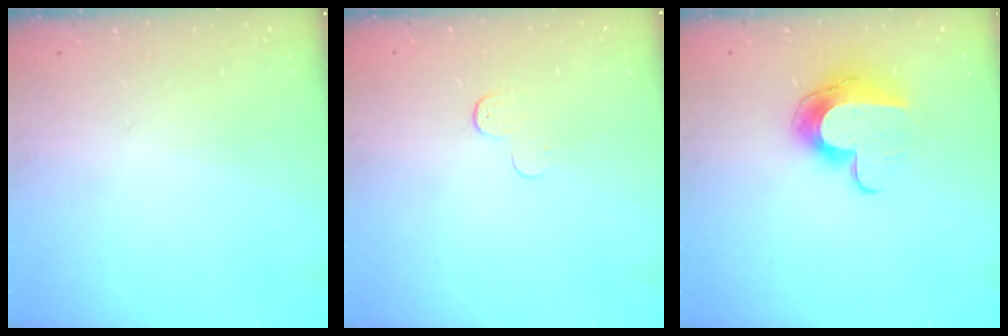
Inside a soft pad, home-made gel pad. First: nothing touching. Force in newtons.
{"total": 3.2, "press": 3.2, "slide": 0.3}
{"total": 11.6, "press": 11.6, "slide": 0.2}